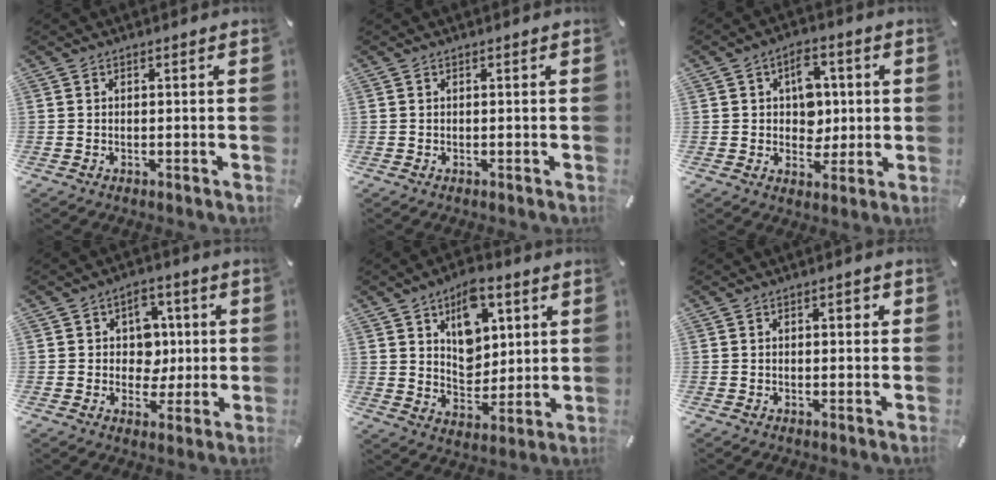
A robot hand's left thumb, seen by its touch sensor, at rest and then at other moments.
{"total": 0.0}
{"total": 8.3, "force": [1.4, 6.8, 4.6], "torque": [-0.047, -0.002, 0.018]}
{"total": 8.8, "force": [0.9, 8.0, 3.5], "torque": [-0.042, 0.002, 0.017]}
{"total": 12.2, "force": [5.6, 8.7, 6.5], "torque": [-0.086, -0.028, 0.100]}
{"total": 2.2, "force": [0.4, 1.1, 1.9], "torque": [-0.021, 0.002, 0.001]}